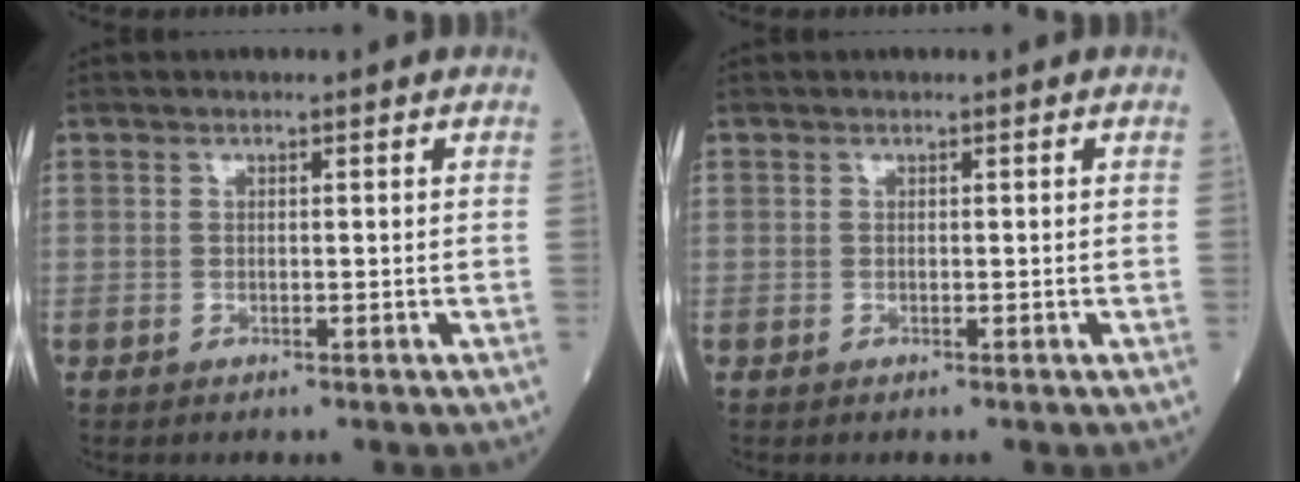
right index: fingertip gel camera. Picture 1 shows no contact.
{"total": 0.0}